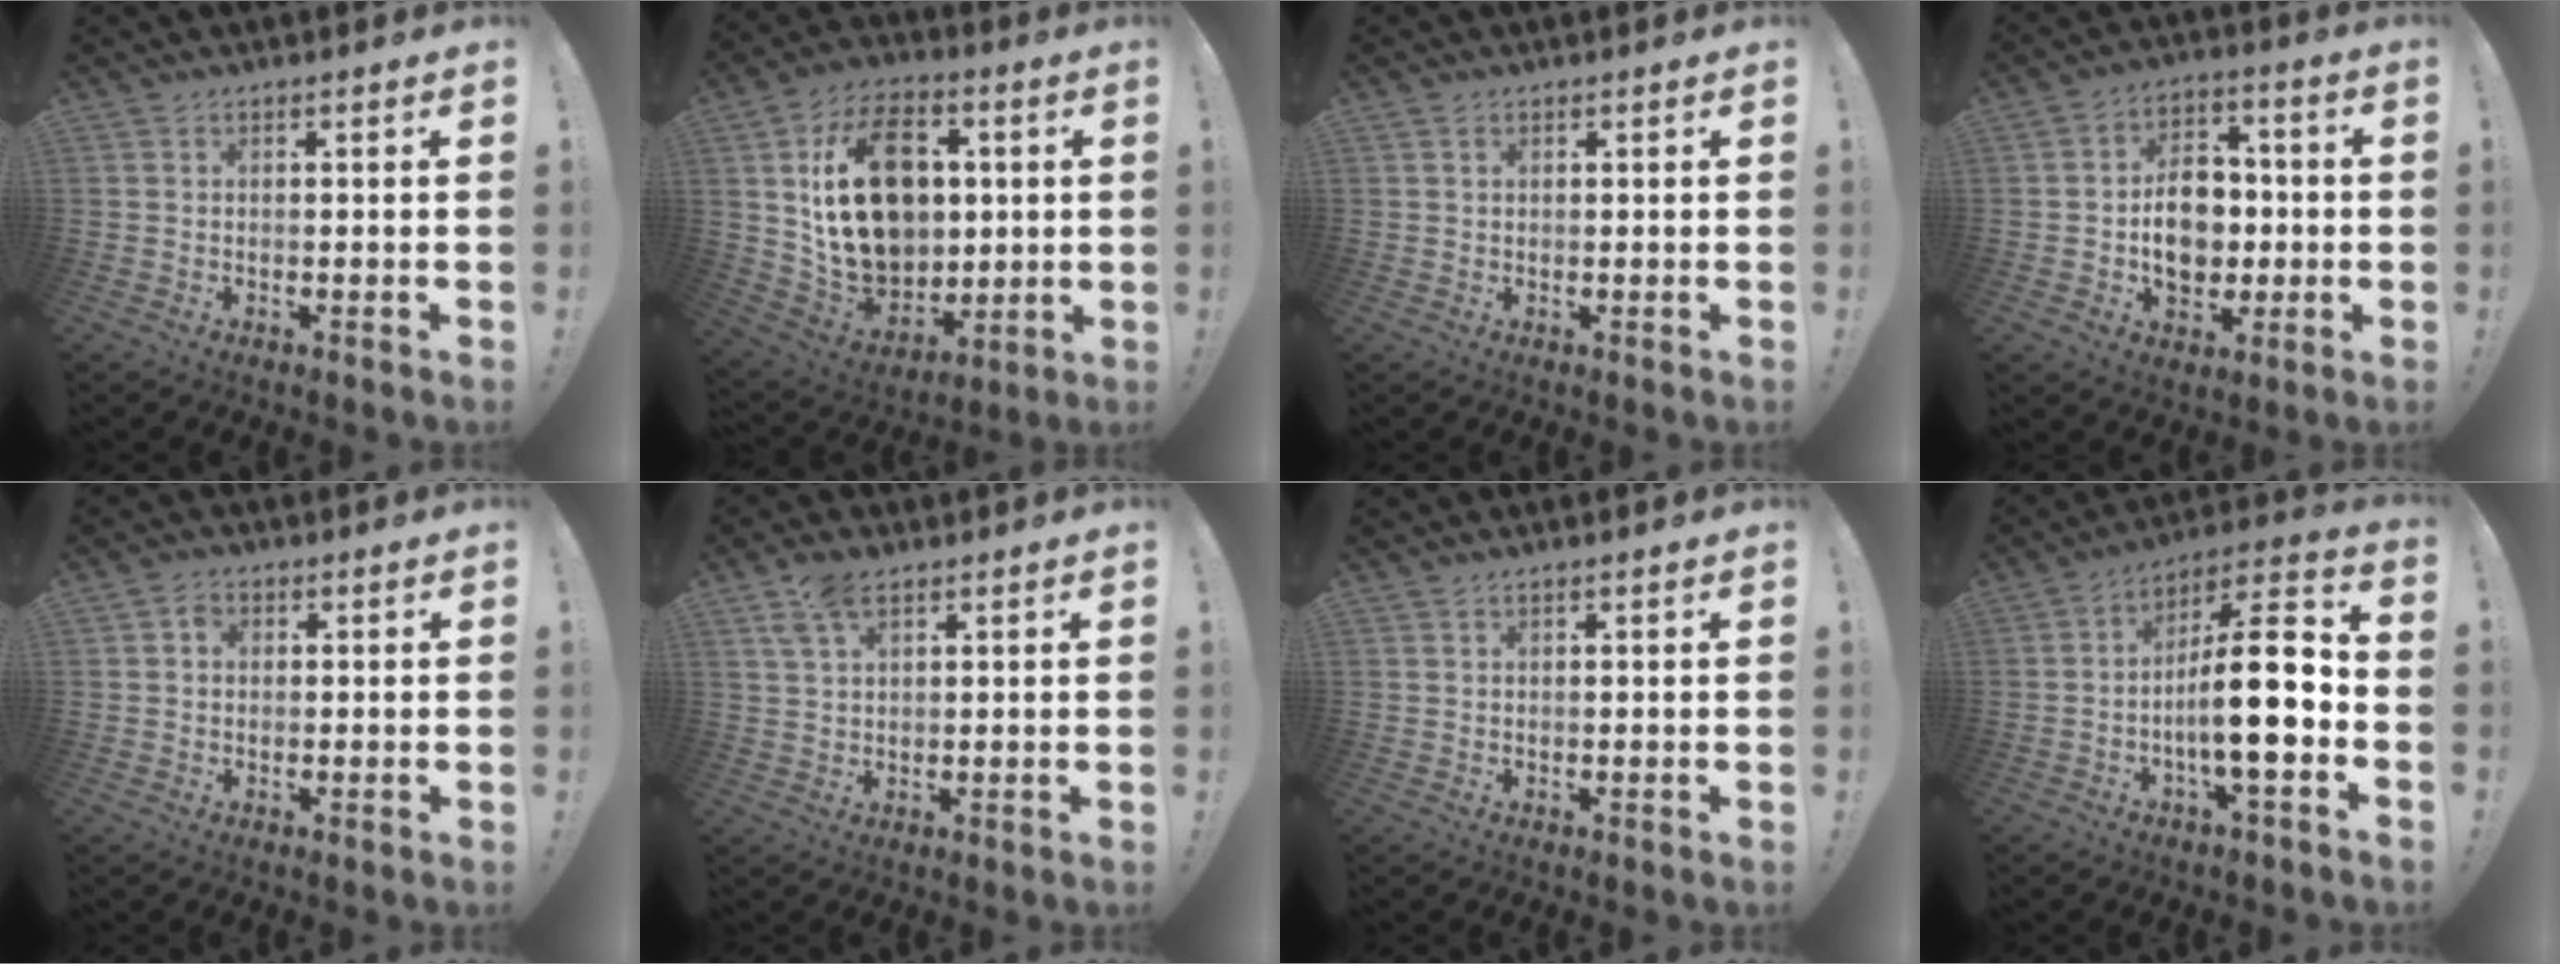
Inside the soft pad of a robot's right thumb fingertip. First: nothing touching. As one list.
[{"total": 23.3, "force": [4.1, 17.0, 15.5], "torque": [-0.274, -0.011, 0.083]}, {"total": 1.0, "force": [0.6, 0.7, 0.3], "torque": [-0.003, -0.001, 0.011]}, {"total": 12.2, "force": [-1.0, 9.3, 7.9], "torque": [-0.125, 0.010, -0.015]}, {"total": 2.6, "force": [0.6, 2.1, 1.3], "torque": [-0.016, 0.001, 0.008]}, {"total": 6.8, "force": [3.9, 3.2, 4.5], "torque": [-0.081, -0.009, 0.074]}, {"total": 0.7, "force": [0.4, -0.1, 0.5], "torque": [-0.009, 0.000, 0.007]}, {"total": 18.5, "force": [-3.6, 5.1, 17.4], "torque": [-0.283, 0.019, -0.062]}]